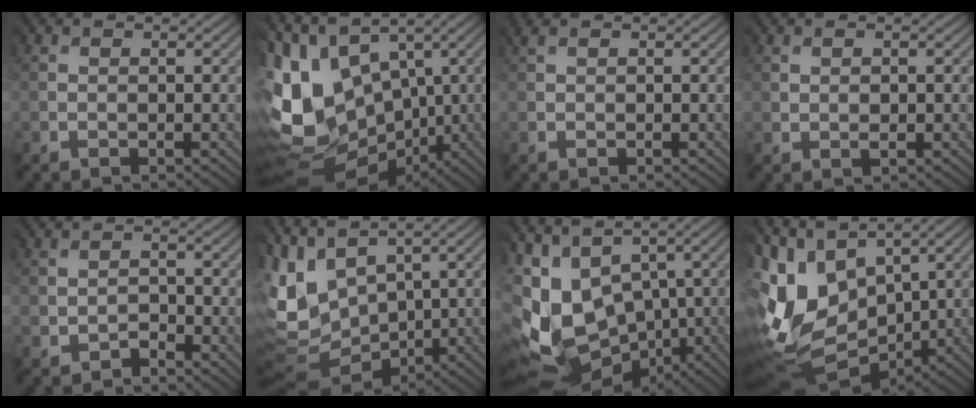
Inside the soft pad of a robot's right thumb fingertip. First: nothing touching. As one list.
[{"total": 15.0, "force": [0.0, 10.8, 10.4], "torque": [-0.240, -0.015, 0.018]}, {"total": 1.7, "force": [0.8, 0.5, 1.3], "torque": [-0.034, 0.006, 0.014]}, {"total": 0.7, "force": [0.4, 0.5, 0.3], "torque": [-0.010, -0.001, 0.012]}, {"total": 1.9, "force": [-1.4, -0.2, -1.2], "torque": [0.019, -0.001, -0.026]}, {"total": 8.2, "force": [1.8, 6.3, 4.9], "torque": [-0.173, -0.005, 0.058]}, {"total": 11.1, "force": [-1.0, 7.9, 7.7], "torque": [-0.196, -0.021, -0.002]}, {"total": 12.5, "force": [1.7, 8.6, 9.0], "torque": [-0.247, -0.014, 0.044]}]